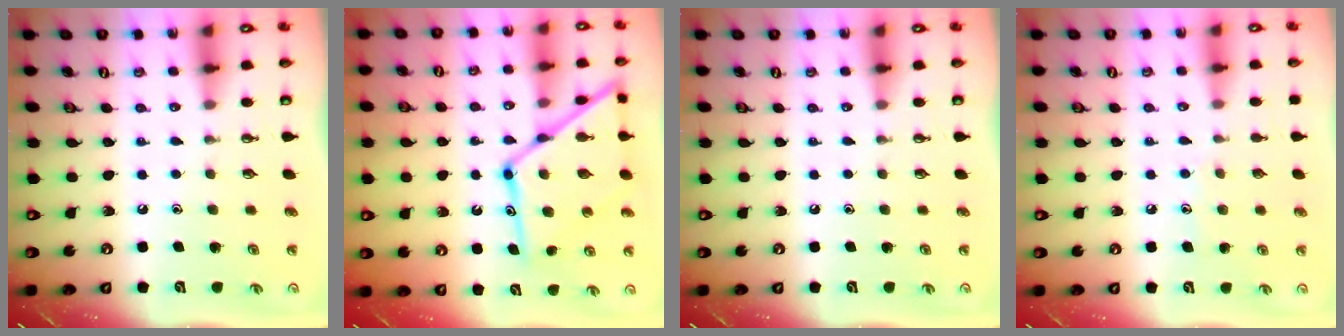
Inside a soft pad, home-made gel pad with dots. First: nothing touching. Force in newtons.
{"total": 20.0, "press": 20.0, "slide": 1.6}
{"total": 0.0}
{"total": 5.5, "press": 5.5, "slide": 0.6}